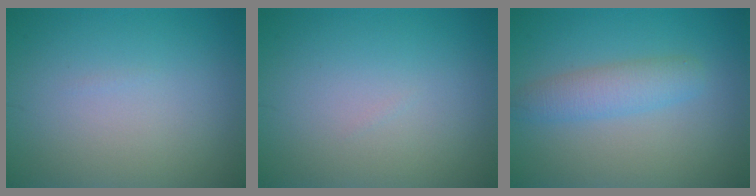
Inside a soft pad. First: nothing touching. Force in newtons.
{"total": 0.0}
{"total": 3.0, "press": 3.0, "slide": 0.1}